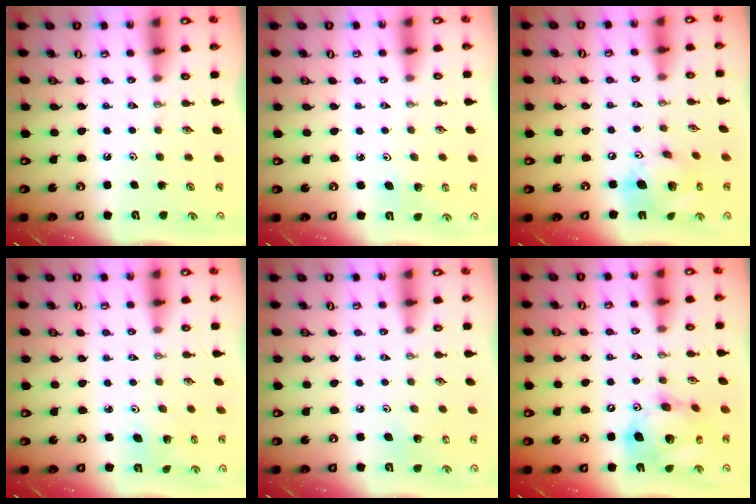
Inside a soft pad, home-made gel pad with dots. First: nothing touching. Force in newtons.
{"total": 2.9, "press": 2.8, "slide": 0.8}
{"total": 15.1, "press": 14.8, "slide": 3.1}
{"total": 2.7, "press": 2.7, "slide": 0.3}
{"total": 3.1, "press": 3.0, "slide": 0.3}
{"total": 17.3, "press": 17.1, "slide": 2.6}